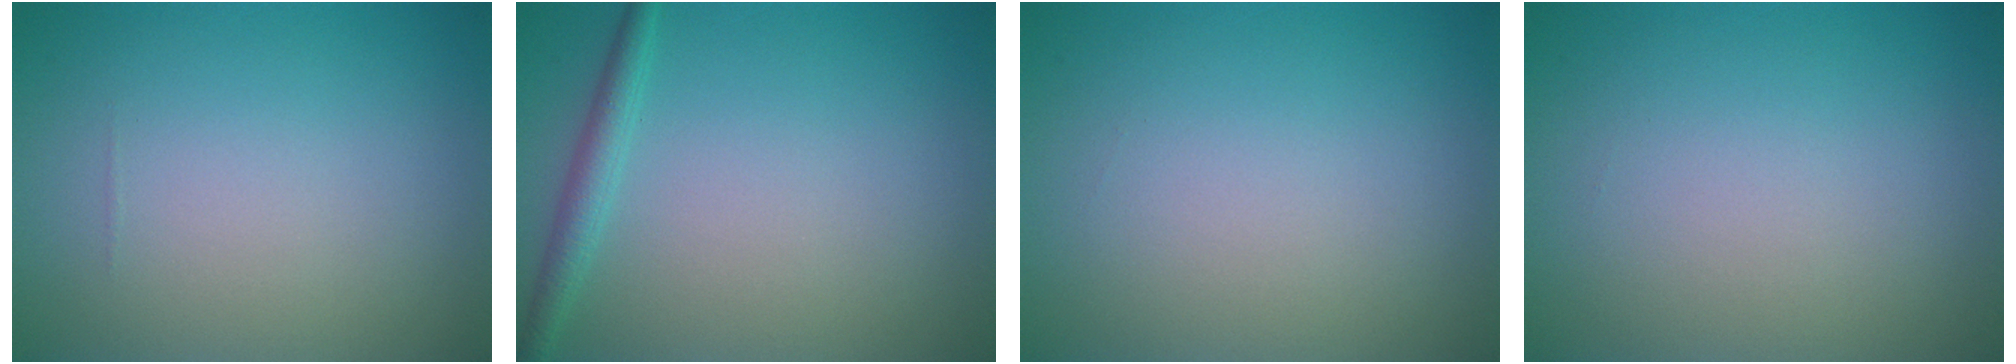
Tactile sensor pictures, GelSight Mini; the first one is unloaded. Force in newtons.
{"total": 1.8, "press": 1.8, "slide": 0.1}
{"total": 0.0}
{"total": 0.0}